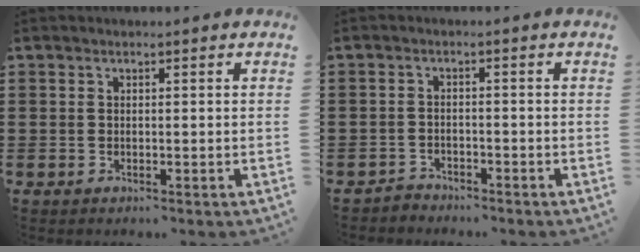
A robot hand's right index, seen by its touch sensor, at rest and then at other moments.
{"total": 2.0, "force": [-2.0, 0.3, -0.2], "torque": [-0.003, 0.003, -0.045]}